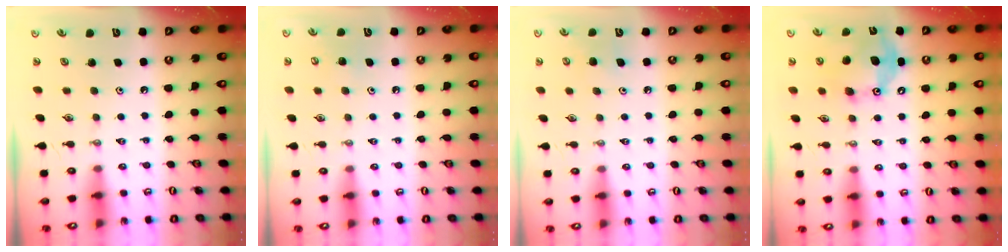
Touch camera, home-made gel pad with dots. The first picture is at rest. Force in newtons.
{"total": 5.5, "press": 5.5, "slide": 0.7}
{"total": 6.9, "press": 6.7, "slide": 1.6}
{"total": 13.7, "press": 13.7, "slide": 0.2}